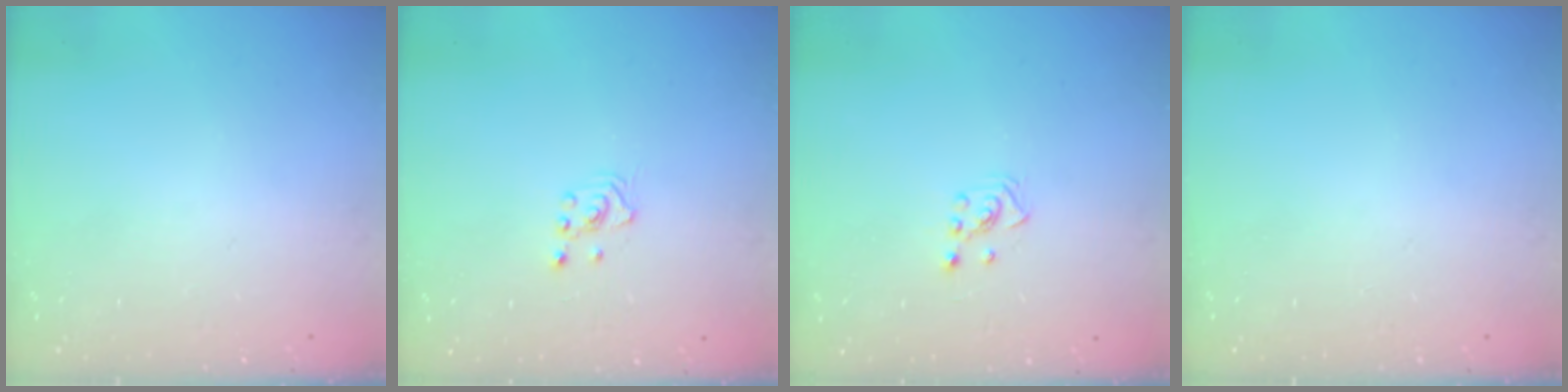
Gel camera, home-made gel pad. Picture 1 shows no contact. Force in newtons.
{"total": 2.0, "press": 2.0, "slide": 0.3}
{"total": 2.3, "press": 2.2, "slide": 0.8}
{"total": 0.0}